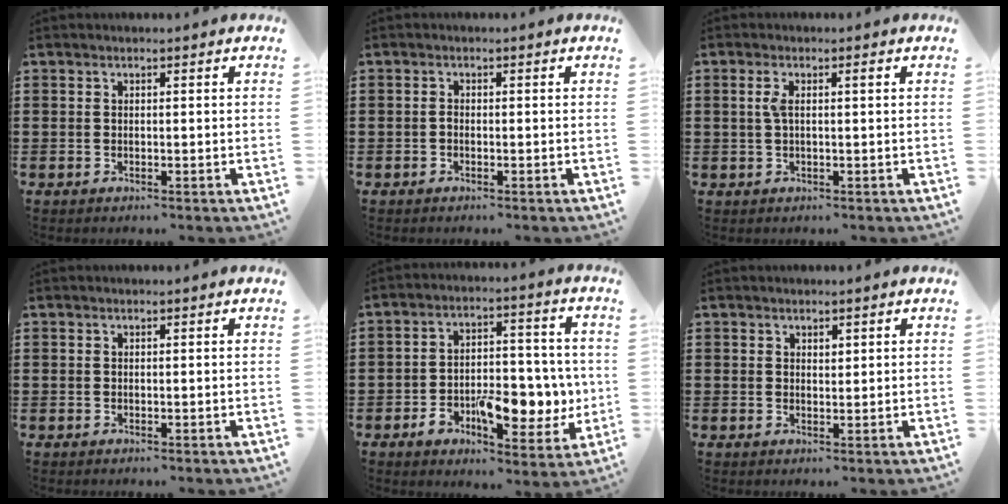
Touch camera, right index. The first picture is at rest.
{"total": 0.6, "force": [-0.4, 0.3, 0.4], "torque": [-0.011, -0.003, -0.007]}
{"total": 2.5, "force": [0.4, 0.5, 2.4], "torque": [-0.054, -0.002, 0.002]}
{"total": 0.0}
{"total": 11.3, "force": [-3.0, 6.4, 8.8], "torque": [-0.133, 0.009, -0.047]}
{"total": 1.1, "force": [0.9, 0.6, 0.3], "torque": [-0.006, 0.003, 0.017]}